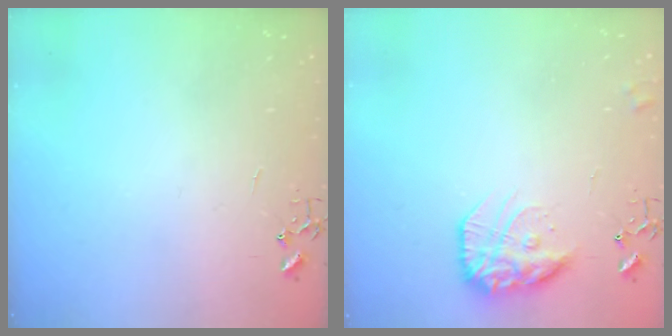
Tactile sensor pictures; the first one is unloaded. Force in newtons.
{"total": 15.4, "press": 15.4, "slide": 1.3}